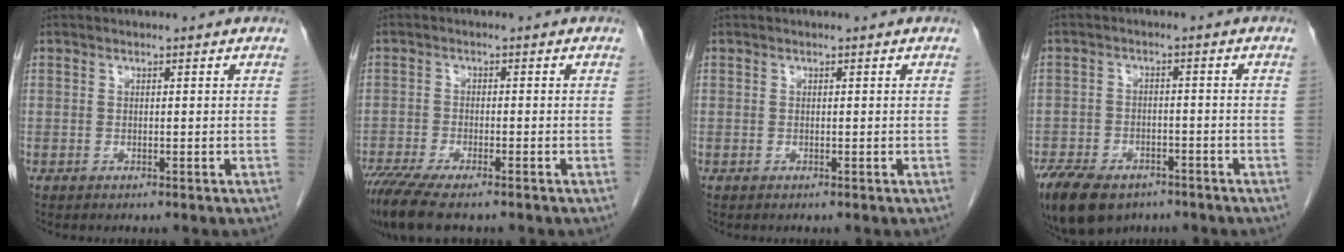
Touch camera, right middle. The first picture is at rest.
{"total": 9.1, "force": [-7.2, 1.8, 5.3], "torque": [-0.091, -0.018, -0.119]}
{"total": 0.0}
{"total": 13.9, "force": [-9.3, 7.7, 6.9], "torque": [-0.161, -0.005, -0.140]}